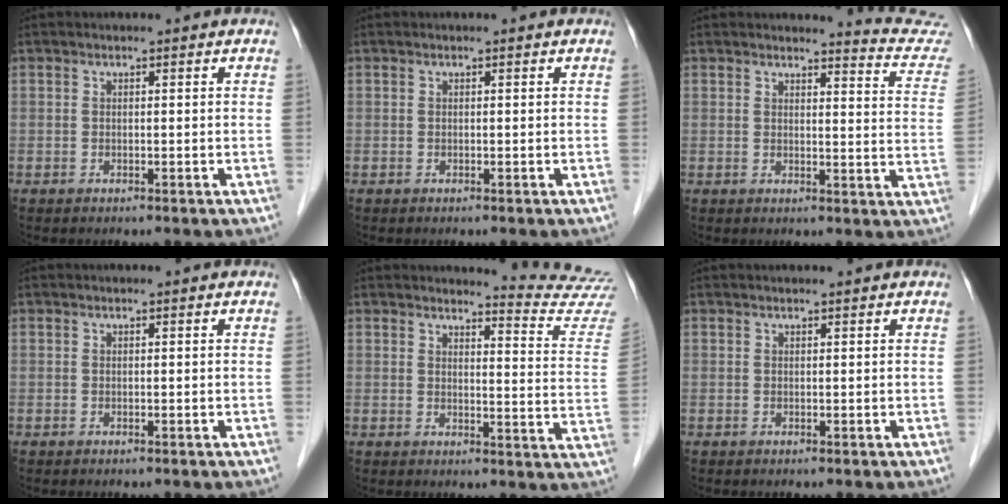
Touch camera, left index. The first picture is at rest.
{"total": 0.0}
{"total": 8.6, "force": [8.6, -0.4, 0.1], "torque": [0.001, -0.072, 0.075]}
{"total": 0.0}
{"total": 11.8, "force": [11.7, -1.5, -0.4], "torque": [0.003, -0.121, 0.113]}
{"total": 1.5, "force": [1.4, 0.0, 0.5], "torque": [-0.008, 0.015, 0.020]}